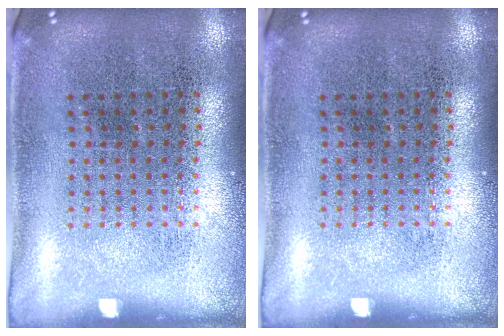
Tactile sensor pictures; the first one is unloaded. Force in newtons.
{"total": 0.0}